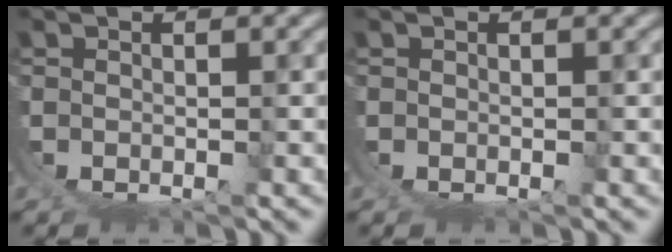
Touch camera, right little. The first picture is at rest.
{"total": 0.0}